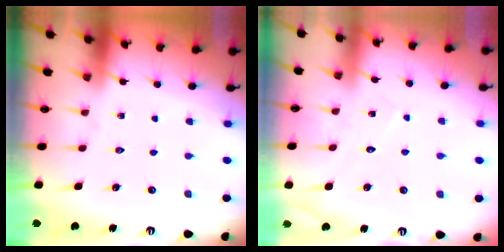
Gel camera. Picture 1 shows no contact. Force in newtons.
{"total": 5.0, "press": 5.0, "slide": 0.1}